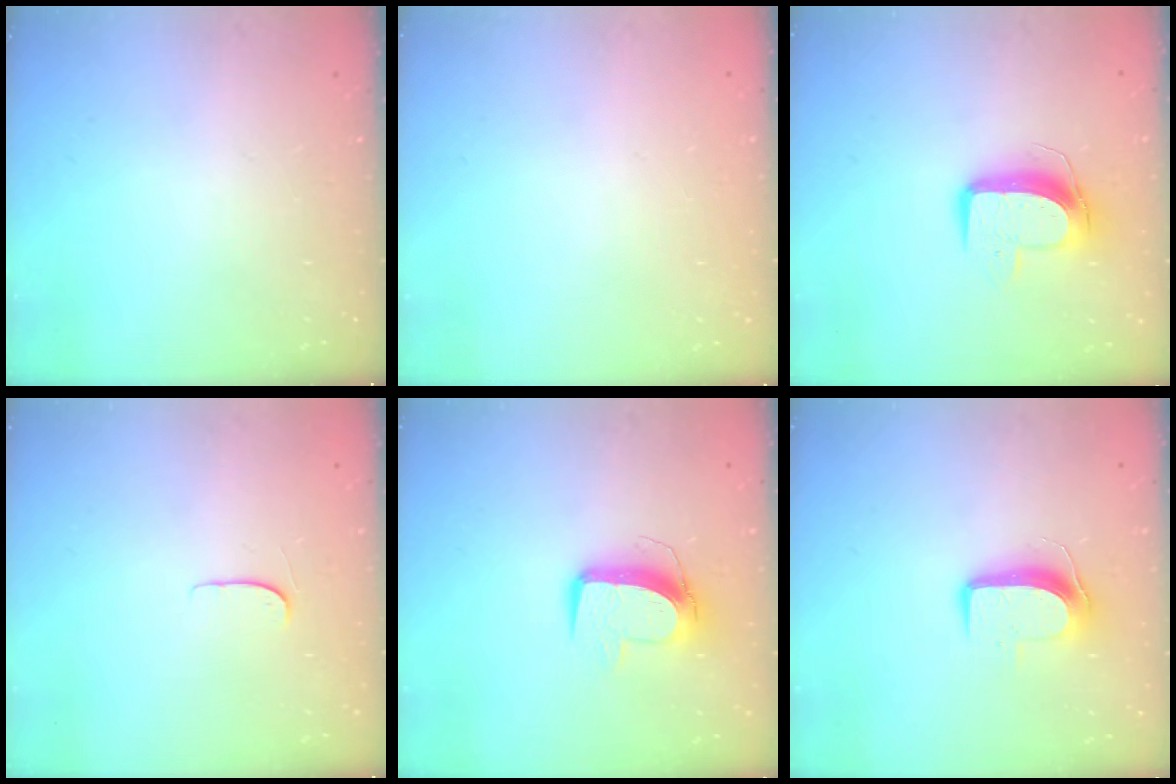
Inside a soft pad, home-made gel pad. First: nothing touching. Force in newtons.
{"total": 0.0}
{"total": 10.2, "press": 10.2, "slide": 0.2}
{"total": 4.3, "press": 4.3, "slide": 0.5}
{"total": 10.9, "press": 10.9, "slide": 0.7}
{"total": 9.3, "press": 9.3, "slide": 1.1}